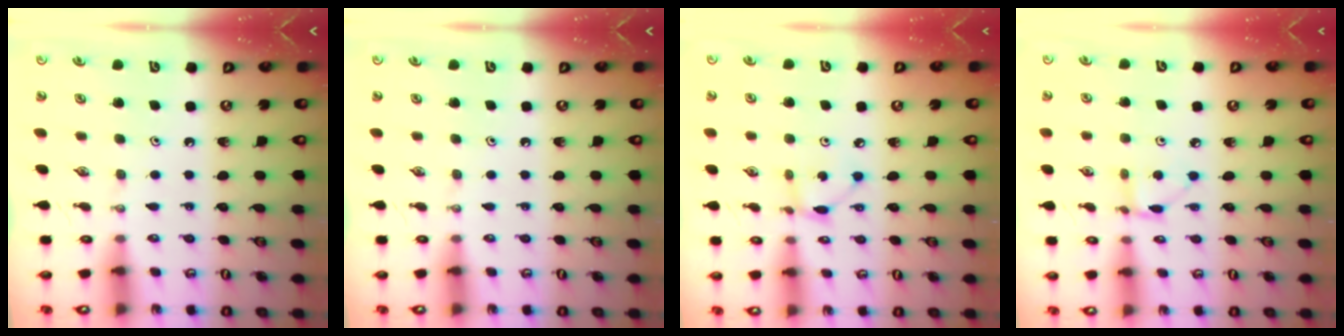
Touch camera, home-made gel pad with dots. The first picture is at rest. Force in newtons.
{"total": 0.0}
{"total": 3.3, "press": 3.3, "slide": 0.1}
{"total": 3.6, "press": 3.5, "slide": 0.4}